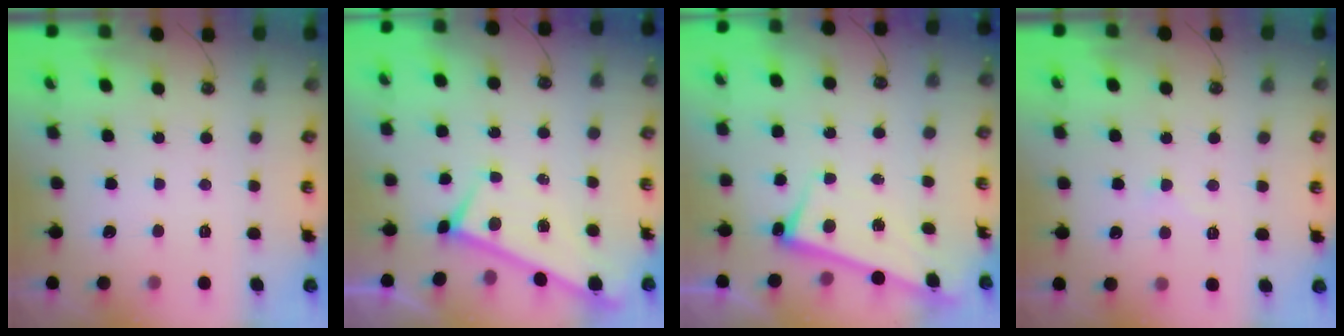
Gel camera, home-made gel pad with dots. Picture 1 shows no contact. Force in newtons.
{"total": 0.0}
{"total": 2.8, "press": 2.8, "slide": 0.5}
{"total": 3.3, "press": 3.3, "slide": 0.4}